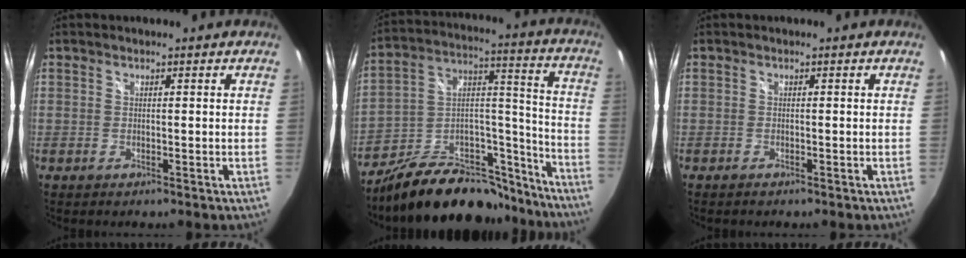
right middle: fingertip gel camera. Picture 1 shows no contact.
{"total": 22.4, "force": [-17.4, 9.4, 10.4], "torque": [-0.167, 0.061, -0.249]}
{"total": 0.9, "force": [-0.8, 0.2, 0.4], "torque": [-0.009, -0.004, -0.016]}